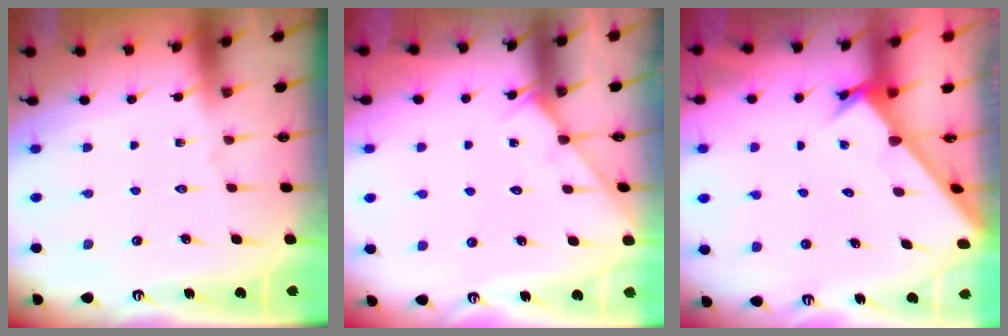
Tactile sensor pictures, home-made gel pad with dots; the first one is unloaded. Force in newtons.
{"total": 5.2, "press": 5.2, "slide": 0.6}
{"total": 2.6, "press": 2.6, "slide": 0.2}